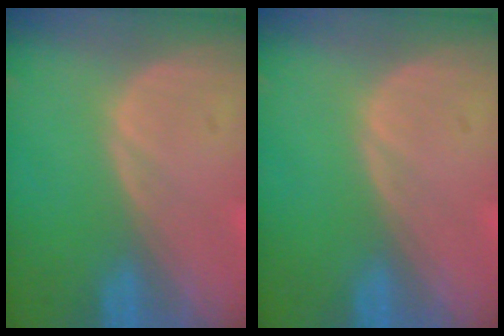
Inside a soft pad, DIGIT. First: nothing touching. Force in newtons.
{"total": 0.0}